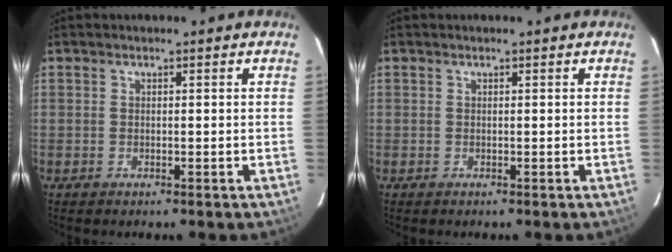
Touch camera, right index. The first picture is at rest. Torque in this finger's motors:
{"motor_torque": [0.00, 0.00, 0.00, 0.00]}